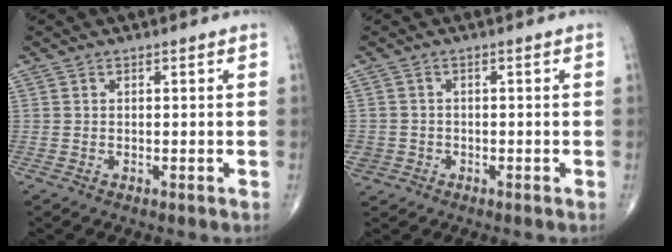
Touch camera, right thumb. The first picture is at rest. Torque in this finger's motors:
{"motor_torque": [2.16, 2.15, 1.38, -0.46, 0.64]}